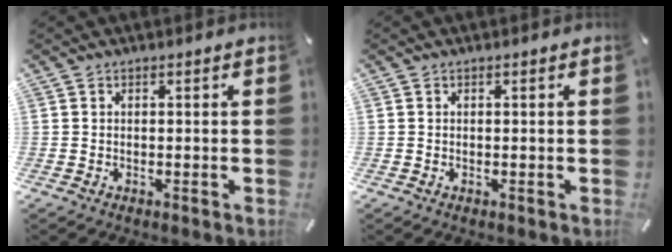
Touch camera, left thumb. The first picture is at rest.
{"total": 0.0}